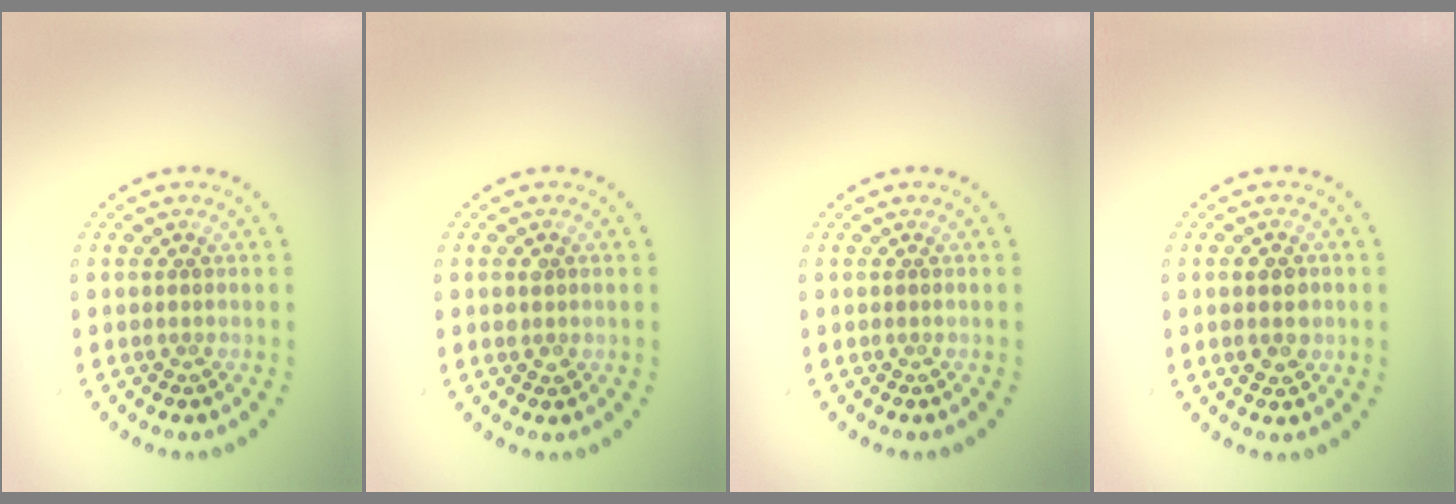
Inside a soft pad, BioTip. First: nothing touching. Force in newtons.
{"total": 1.1, "press": 1.1, "slide": 0.2}
{"total": 0.0}
{"total": 2.7, "press": 2.7, "slide": 0.1}